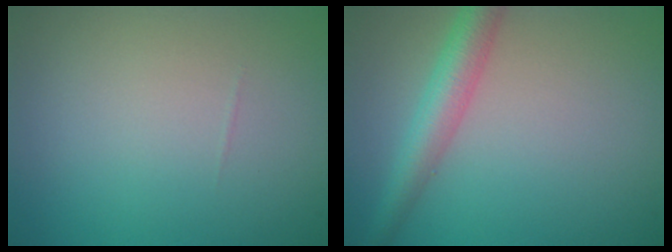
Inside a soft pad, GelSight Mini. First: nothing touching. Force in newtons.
{"total": 3.9, "press": 3.9, "slide": 0.1}